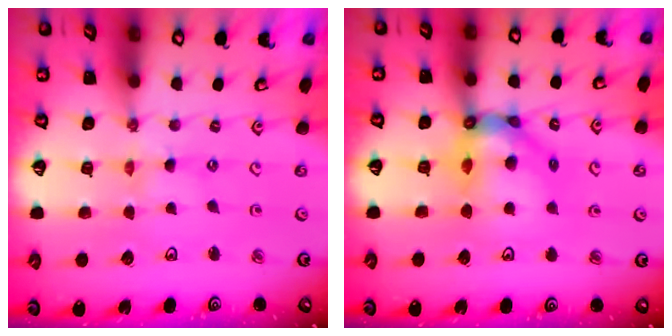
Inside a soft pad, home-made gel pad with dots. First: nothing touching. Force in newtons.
{"total": 12.9, "press": 12.8, "slide": 1.8}